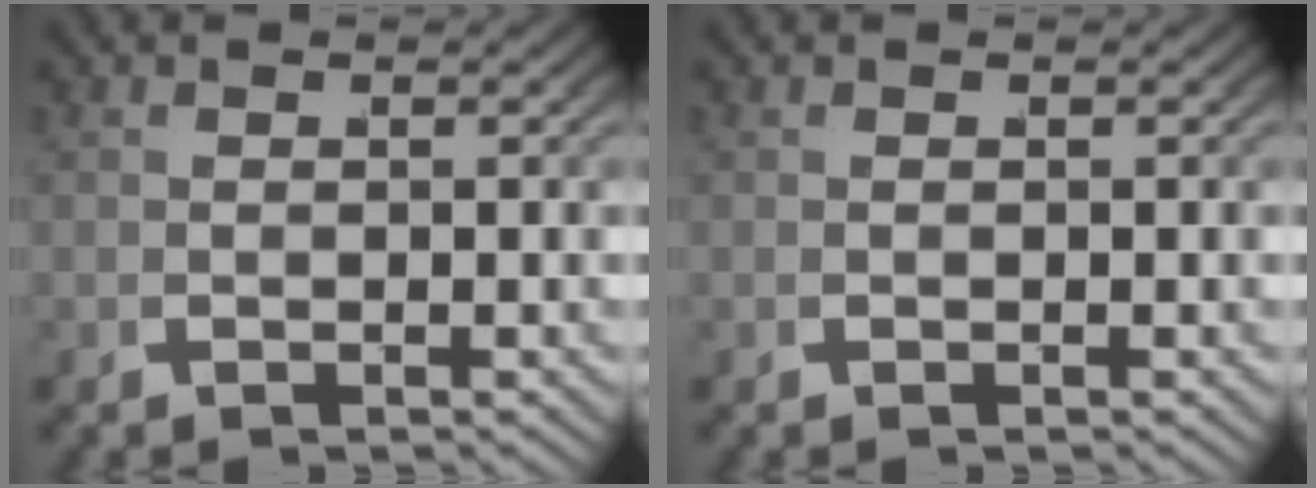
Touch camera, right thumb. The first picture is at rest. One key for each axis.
{"total": 0.0}